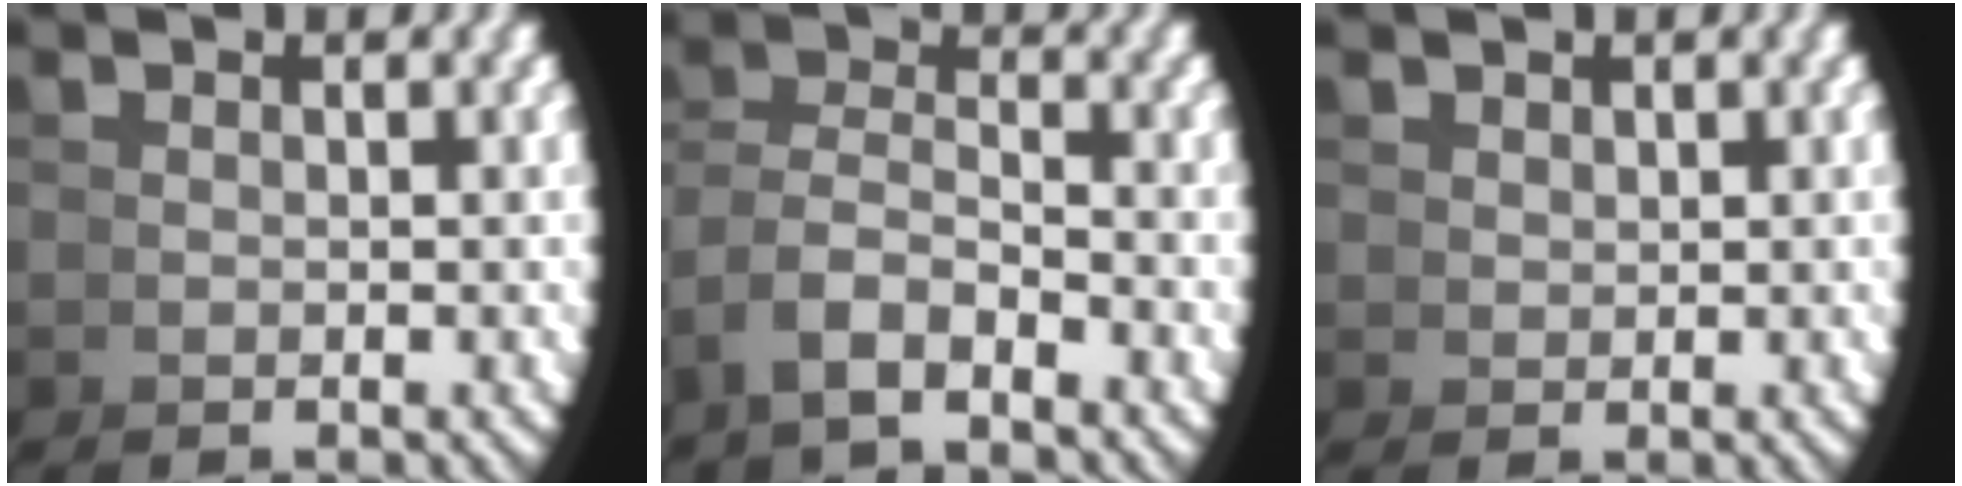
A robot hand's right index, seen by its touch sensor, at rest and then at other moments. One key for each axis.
{"total": 5.2, "fx": -1.7, "fy": 4.0, "fz": 2.9, "tx": -0.075, "ty": -0.014, "tz": -0.030}
{"total": 1.7, "fx": 1.7, "fy": 0.0, "fz": -0.1, "tx": 0.011, "ty": 0.002, "tz": 0.044}